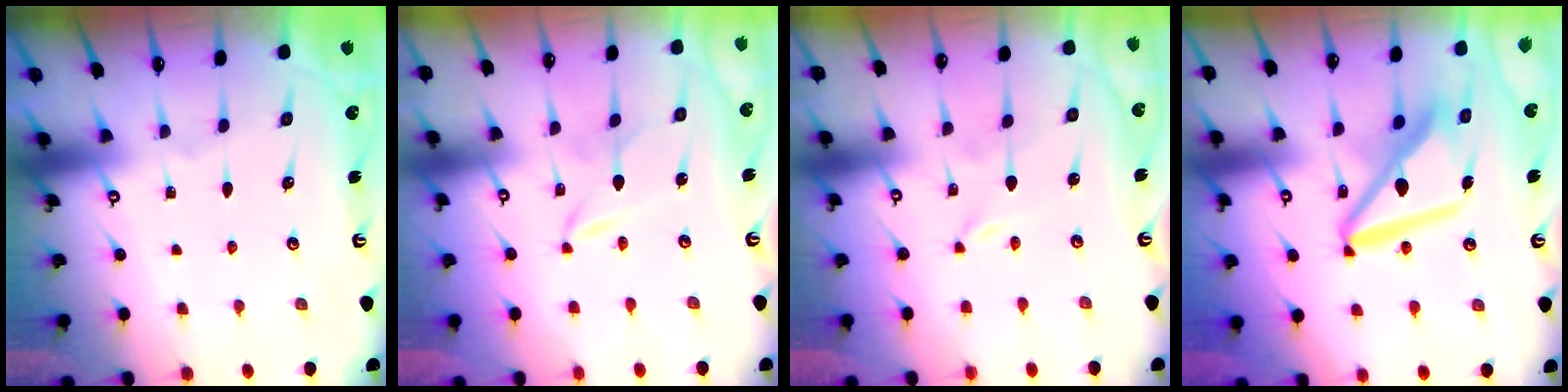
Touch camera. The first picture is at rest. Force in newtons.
{"total": 1.9, "press": 1.9, "slide": 0.3}
{"total": 0.0}
{"total": 13.2, "press": 13.1, "slide": 1.7}